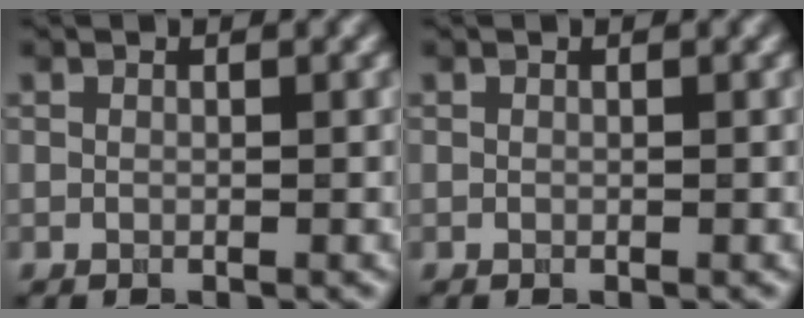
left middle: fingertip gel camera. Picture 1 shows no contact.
{"total": 0.0}